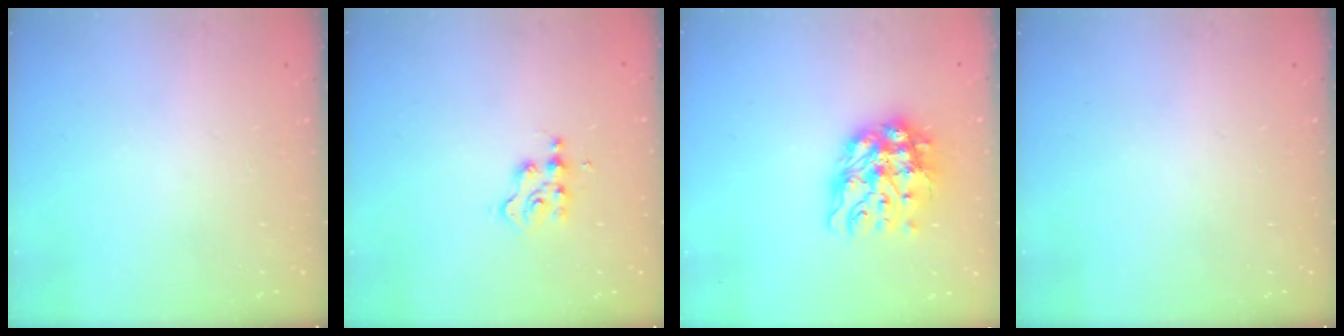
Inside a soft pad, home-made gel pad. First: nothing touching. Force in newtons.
{"total": 2.3, "press": 2.3, "slide": 0.3}
{"total": 13.0, "press": 12.9, "slide": 1.5}
{"total": 0.0}